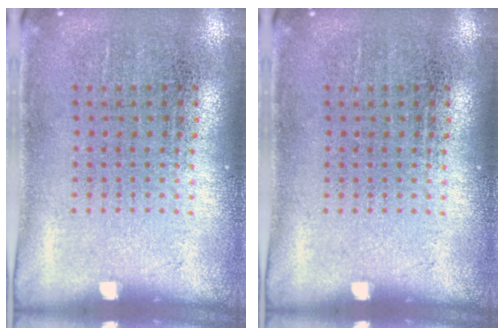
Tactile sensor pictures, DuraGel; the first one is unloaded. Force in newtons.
{"total": 0.0}